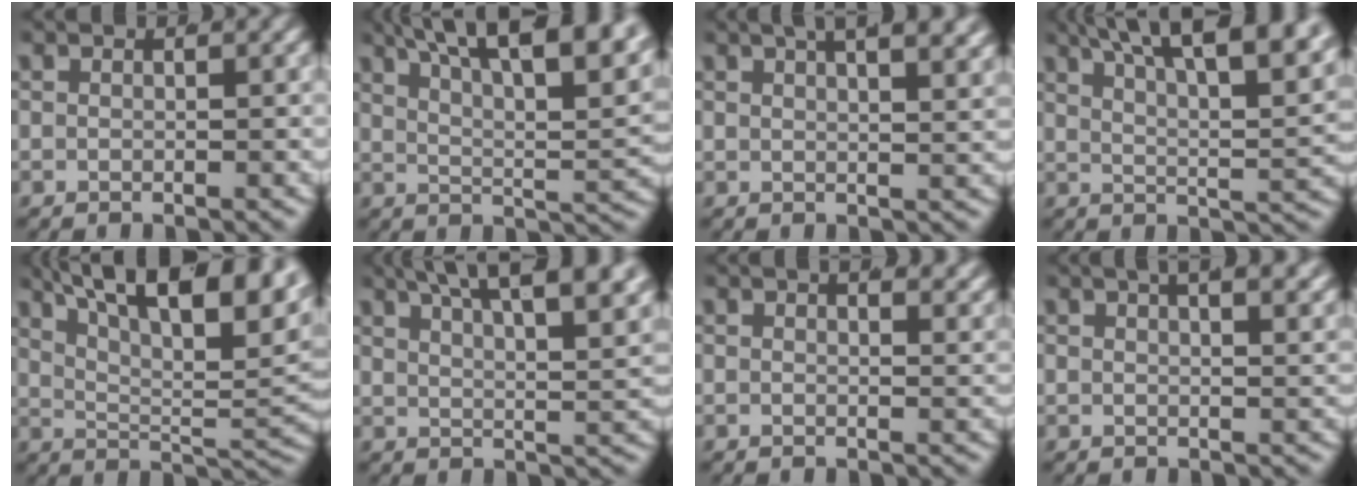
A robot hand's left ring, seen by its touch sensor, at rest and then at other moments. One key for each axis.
{"total": 10.3, "fx": 6.0, "fy": 3.4, "fz": 7.7, "tx": -0.103, "ty": 0.012, "tz": 0.090}
{"total": 5.3, "fx": 3.6, "fy": 1.4, "fz": 3.6, "tx": -0.041, "ty": 0.015, "tz": 0.052}
{"total": 9.4, "fx": 6.0, "fy": 2.7, "fz": 6.8, "tx": -0.093, "ty": 0.009, "tz": 0.093}
{"total": 11.7, "fx": 5.5, "fy": 4.7, "fz": 9.2, "tx": -0.117, "ty": 0.009, "tz": 0.080}
{"total": 8.6, "fx": 6.0, "fy": 2.2, "fz": 5.7, "tx": -0.079, "ty": 0.010, "tz": 0.095}
{"total": 2.4, "fx": 1.9, "fy": 0.5, "fz": 1.4, "tx": -0.013, "ty": 0.005, "tz": 0.025}
{"total": 4.8, "fx": 3.1, "fy": 1.4, "fz": 3.4, "tx": -0.036, "ty": 0.016, "tz": 0.043}